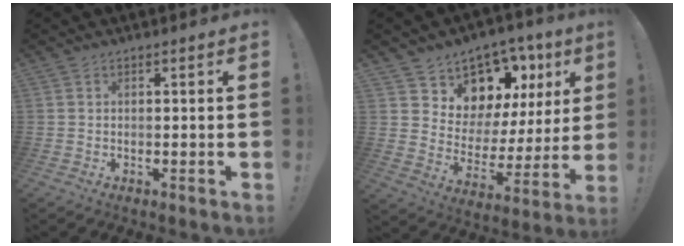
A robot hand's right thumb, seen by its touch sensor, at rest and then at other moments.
{"total": 11.3, "force": [8.5, 6.9, 3.0], "torque": [-0.038, -0.090, 0.167]}